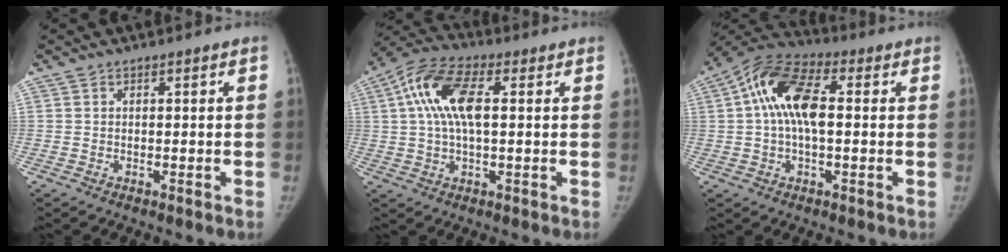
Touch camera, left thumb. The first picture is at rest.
{"total": 12.3, "force": [2.7, 5.6, 10.6], "torque": [-0.219, 0.025, 0.045]}
{"total": 13.2, "force": [1.9, 6.7, 11.2], "torque": [-0.212, 0.033, 0.024]}